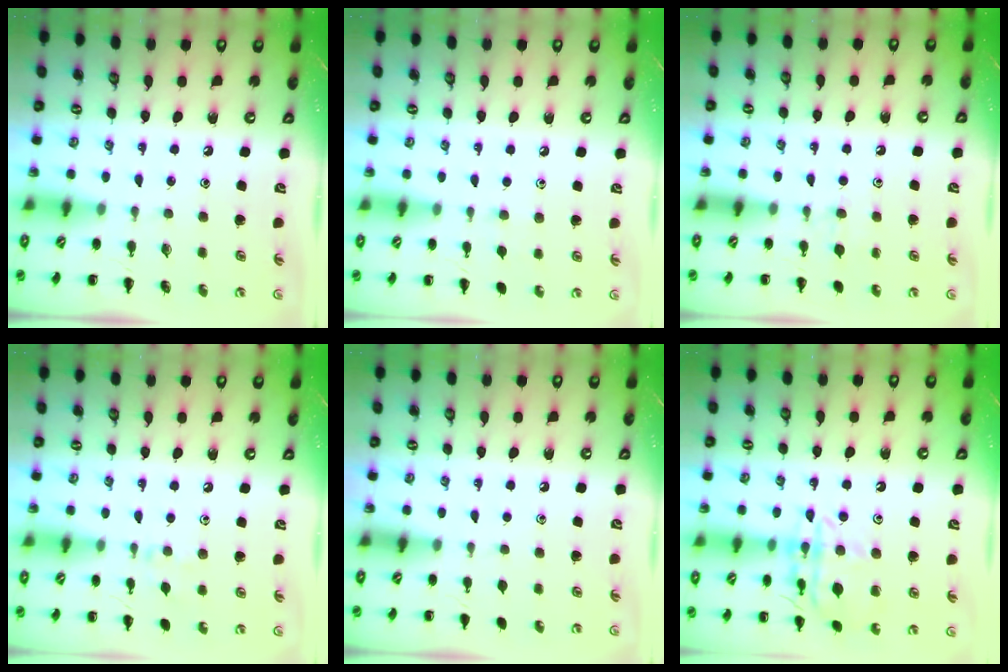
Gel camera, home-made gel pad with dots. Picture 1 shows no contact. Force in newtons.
{"total": 3.7, "press": 3.5, "slide": 1.2}
{"total": 4.5, "press": 4.3, "slide": 1.5}
{"total": 5.6, "press": 5.4, "slide": 1.3}
{"total": 0.6, "press": 0.6, "slide": 0.1}
{"total": 14.0, "press": 14.0, "slide": 0.9}